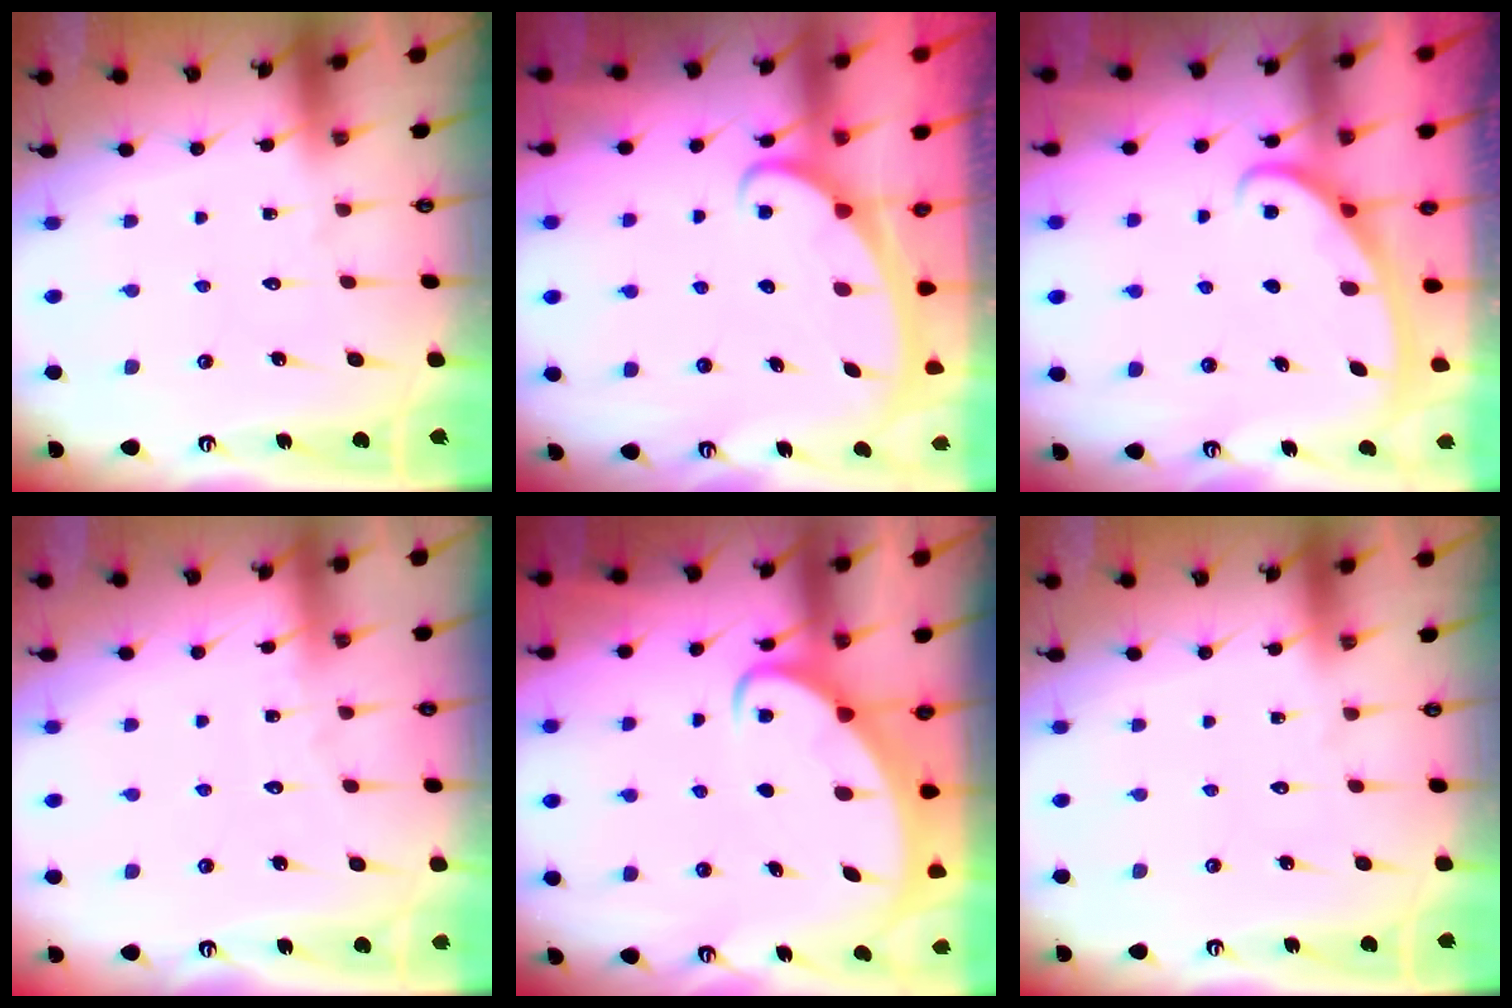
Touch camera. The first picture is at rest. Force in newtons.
{"total": 2.1, "press": 2.1, "slide": 0.3}
{"total": 2.8, "press": 2.8, "slide": 0.4}
{"total": 3.6, "press": 3.6, "slide": 0.3}
{"total": 2.5, "press": 2.4, "slide": 0.3}
{"total": 0.0}